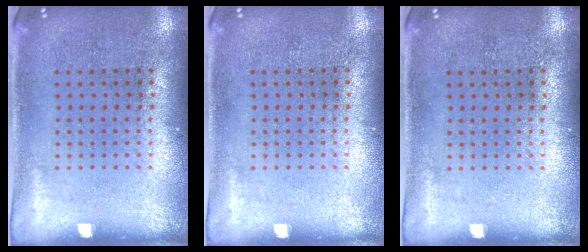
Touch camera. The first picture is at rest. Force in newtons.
{"total": 0.0}
{"total": 0.0}